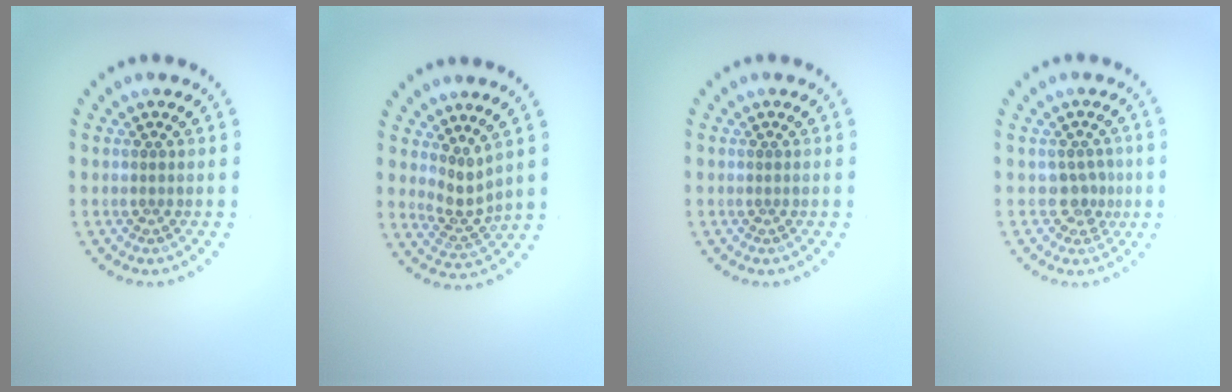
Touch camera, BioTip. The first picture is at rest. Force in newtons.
{"total": 2.3, "press": 1.6, "slide": 1.7}
{"total": 0.0}
{"total": 1.7, "press": 1.4, "slide": 0.9}